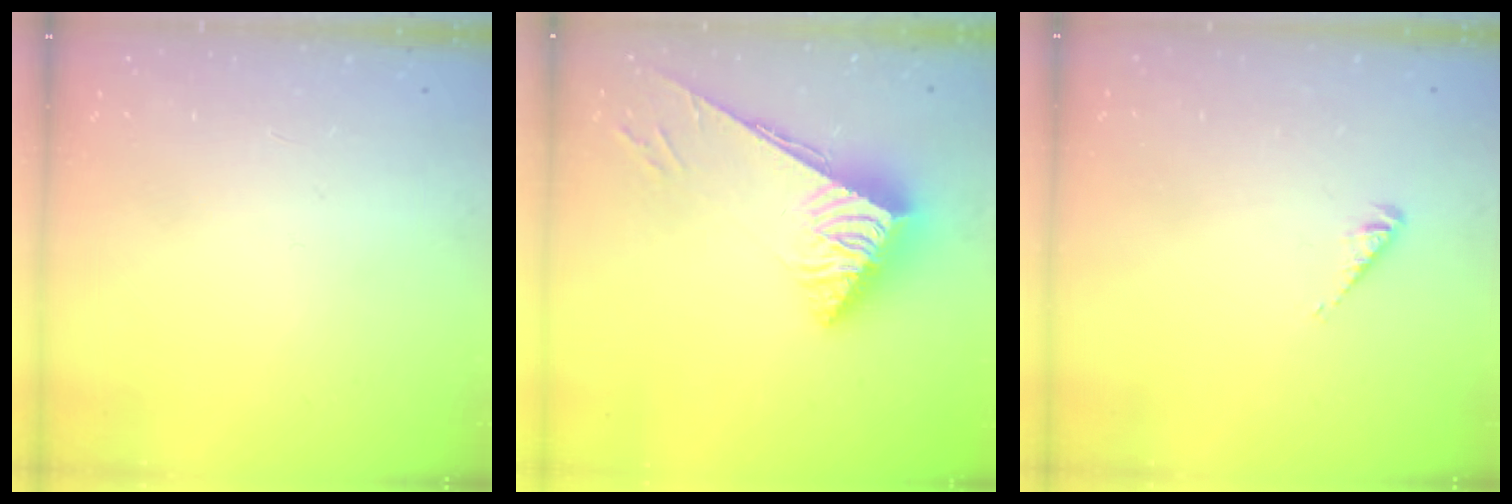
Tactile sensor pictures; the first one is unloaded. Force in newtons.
{"total": 6.8, "press": 6.8, "slide": 0.4}
{"total": 2.7, "press": 2.7, "slide": 0.6}